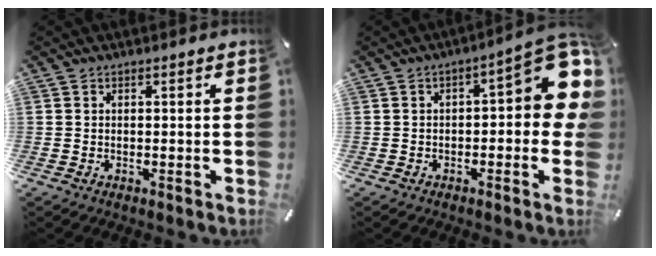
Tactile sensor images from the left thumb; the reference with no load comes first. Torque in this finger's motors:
{"motor_torque": [0.30, 0.21, 0.67, 0.39, 0.08]}